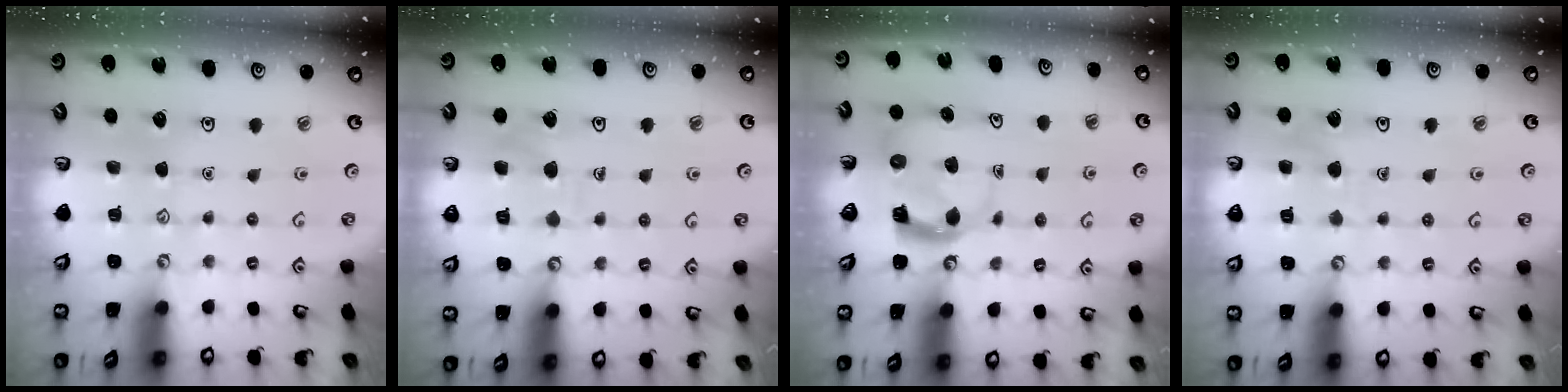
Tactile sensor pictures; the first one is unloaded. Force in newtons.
{"total": 7.3, "press": 7.3, "slide": 0.7}
{"total": 3.7, "press": 3.6, "slide": 0.7}
{"total": 5.4, "press": 5.4, "slide": 0.3}